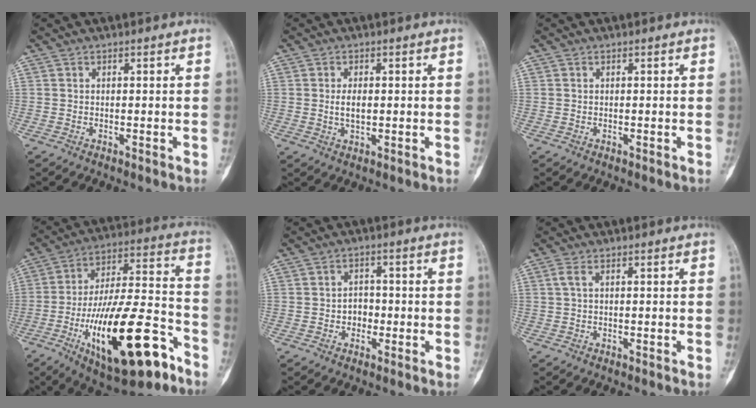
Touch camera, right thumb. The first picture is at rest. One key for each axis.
{"total": 3.3, "fx": 0.2, "fy": 1.7, "fz": 2.8, "tx": -0.048, "ty": -0.003, "tz": 0.007}
{"total": 0.0}
{"total": 26.5, "fx": -11.9, "fy": 9.4, "fz": 21.7, "tx": -0.368, "ty": 0.059, "tz": -0.181}
{"total": 3.2, "fx": -0.7, "fy": 2.7, "fz": 1.6, "tx": -0.003, "ty": 0.009, "tz": -0.016}
{"total": 1.2, "fx": 0.3, "fy": 0.2, "fz": 1.2, "tx": -0.038, "ty": 0.011, "tz": 0.007}